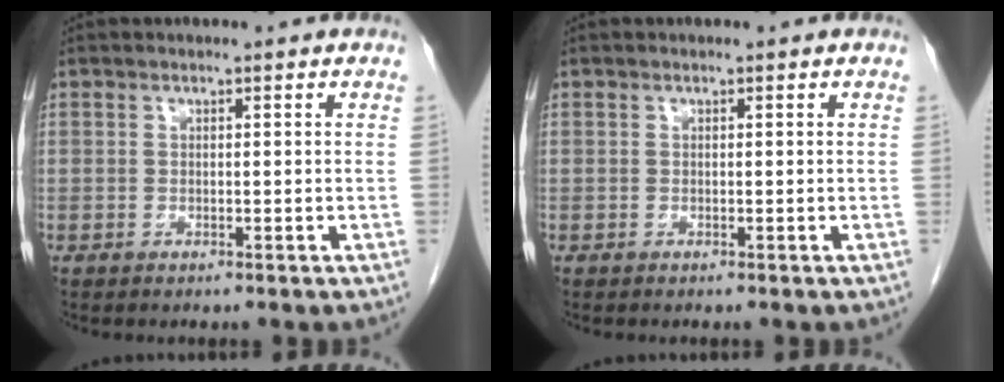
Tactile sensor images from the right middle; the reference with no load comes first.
{"total": 0.0}